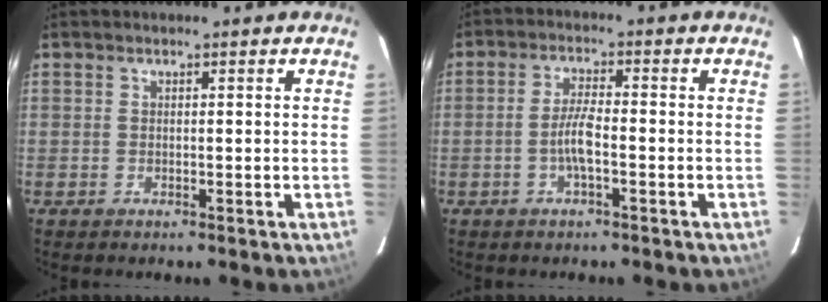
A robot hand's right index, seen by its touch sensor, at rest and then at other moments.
{"total": 4.3, "force": [-1.6, 0.6, 3.9], "torque": [-0.082, 0.003, -0.031]}